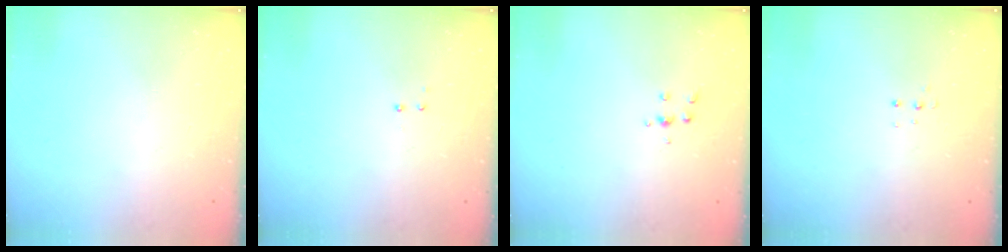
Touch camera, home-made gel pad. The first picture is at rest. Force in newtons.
{"total": 2.9, "press": 2.8, "slide": 0.6}
{"total": 5.0, "press": 4.9, "slide": 0.8}
{"total": 3.4, "press": 3.3, "slide": 0.8}